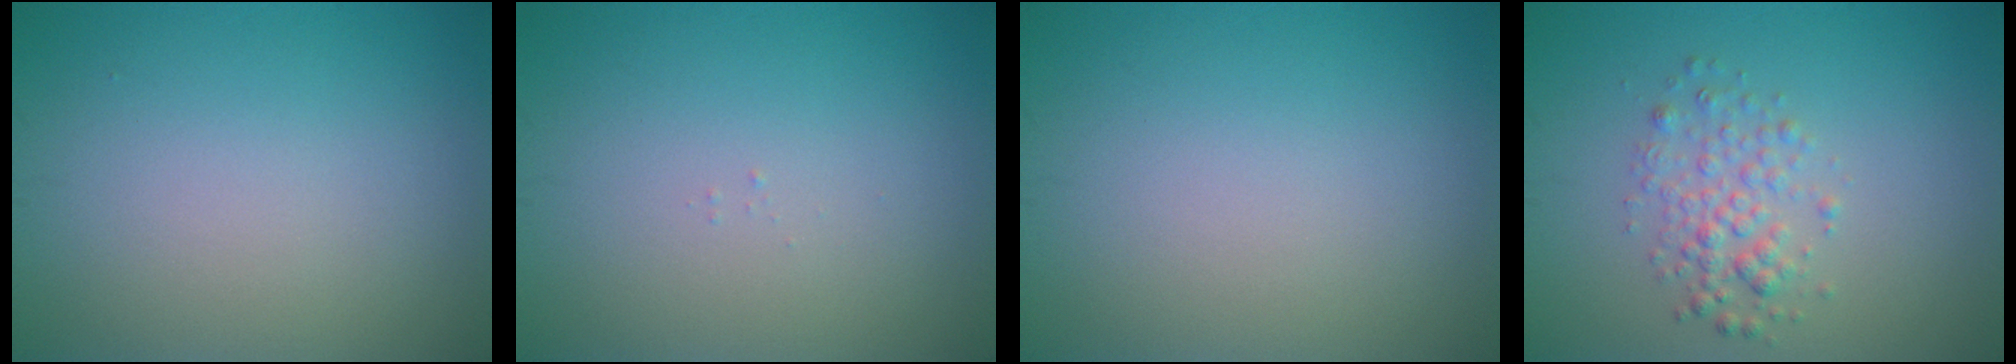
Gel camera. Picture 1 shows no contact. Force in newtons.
{"total": 0.0}
{"total": 0.0}
{"total": 2.5, "press": 2.5, "slide": 0.1}